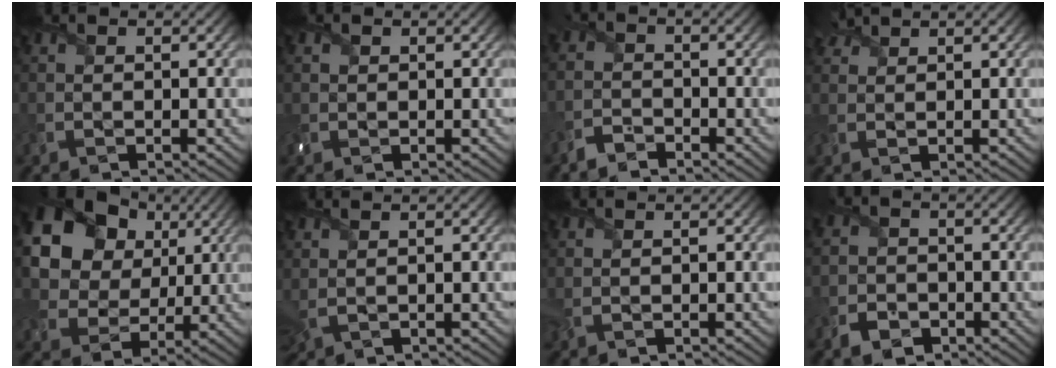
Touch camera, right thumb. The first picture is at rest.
{"total": 1.2, "force": [0.4, 1.0, 0.4], "torque": [-0.017, 0.001, 0.007]}
{"total": 2.4, "force": [-2.2, 0.8, 0.5], "torque": [-0.014, 0.004, -0.055]}
{"total": 2.1, "force": [1.9, 0.6, 0.5], "torque": [-0.018, 0.010, 0.040]}
{"total": 17.2, "force": [6.9, 13.3, 8.5], "torque": [-0.227, 0.056, 0.134]}
{"total": 1.6, "force": [0.9, 0.5, 1.3], "torque": [-0.041, 0.005, 0.025]}
{"total": 0.9, "force": [0.1, 0.5, 0.7], "torque": [-0.024, 0.001, 0.004]}
{"total": 2.7, "force": [-1.8, 1.9, 0.7], "torque": [-0.020, -0.002, -0.042]}